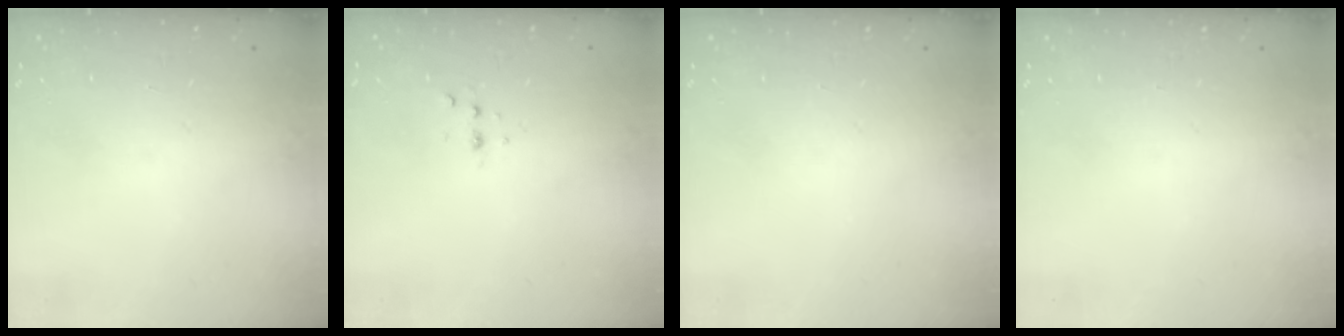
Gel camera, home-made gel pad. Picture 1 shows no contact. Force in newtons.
{"total": 2.8, "press": 2.8, "slide": 0.7}
{"total": 0.0}
{"total": 0.0}